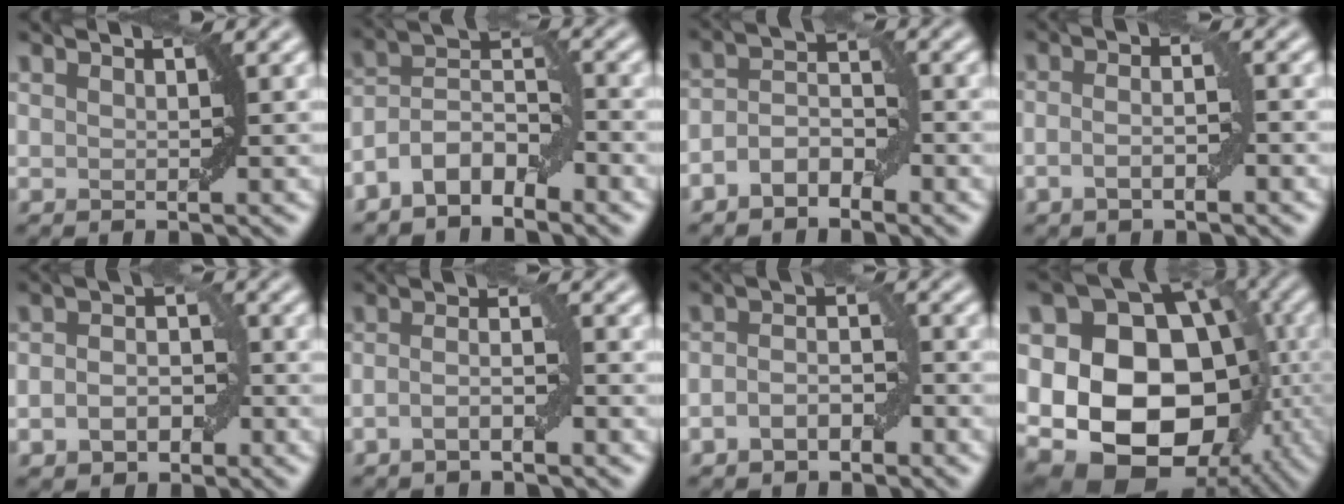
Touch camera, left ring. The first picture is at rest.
{"total": 5.2, "force": [-3.1, 2.5, 3.3], "torque": [-0.060, 0.010, -0.066]}
{"total": 3.4, "force": [-1.8, 1.9, 2.1], "torque": [-0.041, 0.010, -0.035]}
{"total": 2.6, "force": [-0.9, 0.7, 2.3], "torque": [-0.044, 0.002, -0.018]}
{"total": 3.9, "force": [-1.2, 2.7, 2.5], "torque": [-0.037, 0.000, -0.026]}
{"total": 2.4, "force": [-1.1, 0.5, 2.1], "torque": [-0.041, 0.006, -0.026]}
{"total": 3.4, "force": [-1.5, 1.9, 2.4], "torque": [-0.043, 0.004, -0.030]}
{"total": 18.1, "force": [-2.0, 14.3, 10.9], "torque": [-0.131, -0.012, -0.031]}